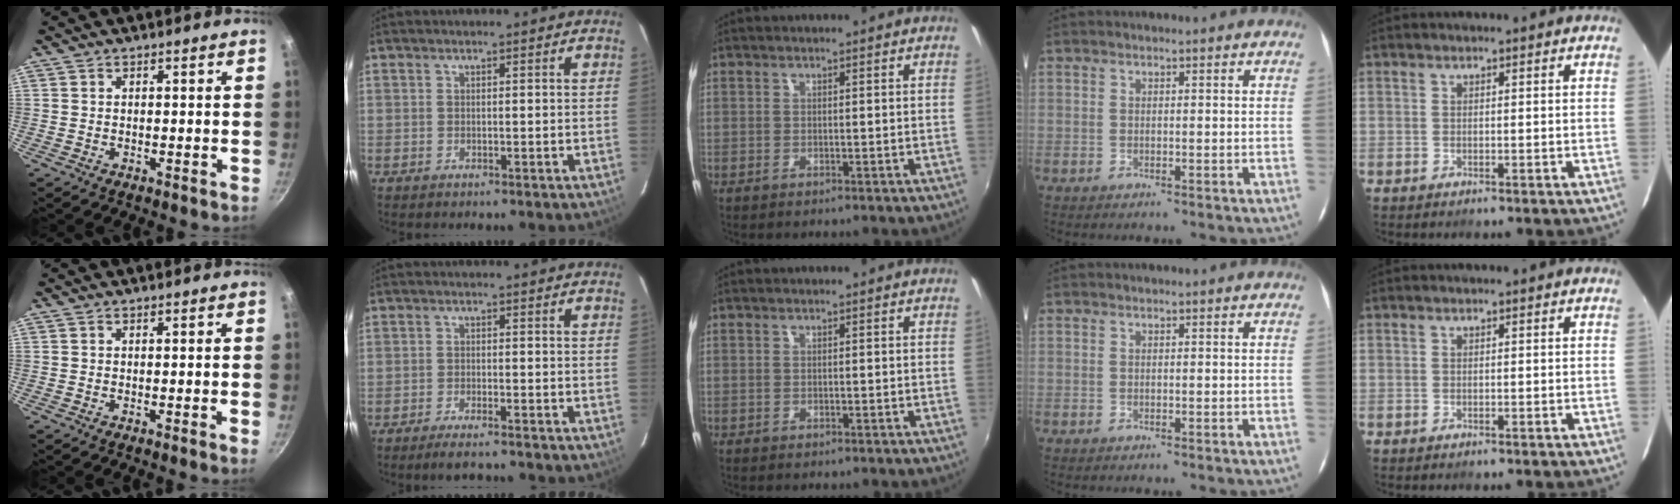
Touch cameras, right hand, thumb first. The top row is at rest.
{"thumb": {"total": 0.9, "force": [-0.2, -0.1, 0.9], "torque": [-0.013, -0.001, -0.006]}, "index": {"total": 4.3, "force": [-3.8, 0.4, 2.0], "torque": [-0.051, -0.010, -0.069]}}